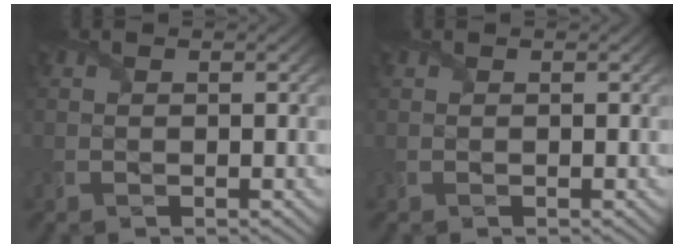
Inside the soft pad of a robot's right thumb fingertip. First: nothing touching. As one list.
[{"total": 0.0}]